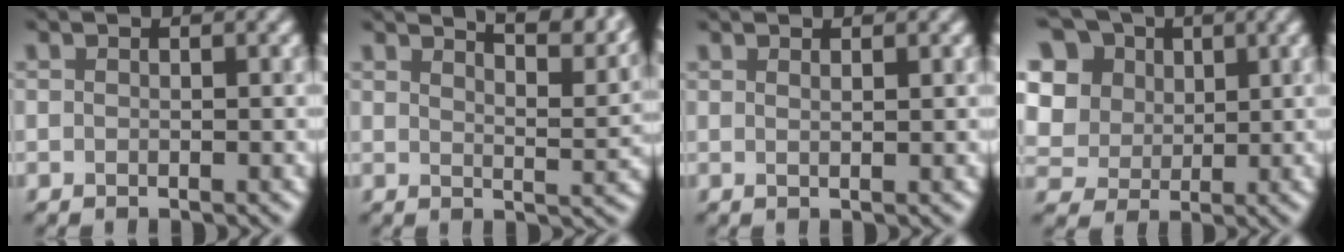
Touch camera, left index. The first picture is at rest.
{"total": 8.0, "force": [6.4, 2.2, 4.3], "torque": [-0.030, 0.024, 0.058]}
{"total": 1.1, "force": [0.8, 0.1, 0.8], "torque": [-0.005, -0.004, 0.009]}
{"total": 11.4, "force": [4.8, 9.0, 5.2], "torque": [-0.134, 0.025, 0.083]}